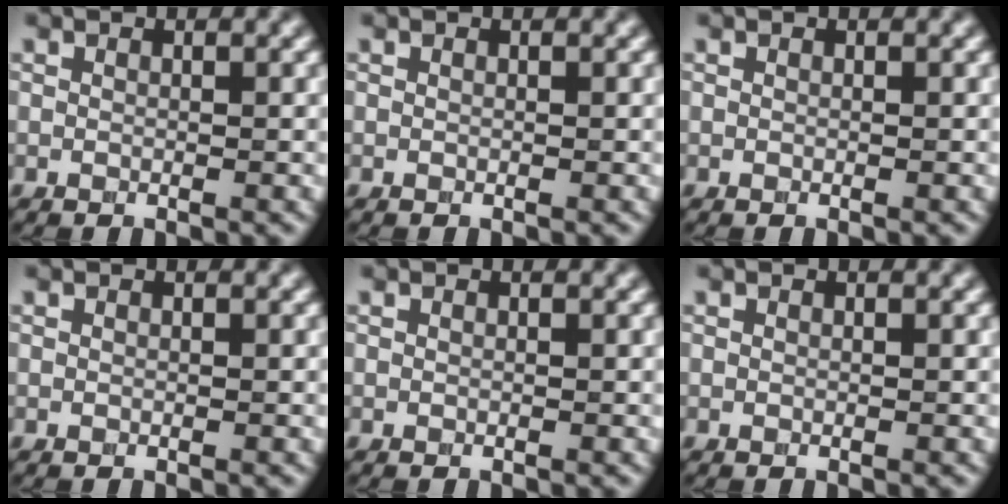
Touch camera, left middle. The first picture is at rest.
{"total": 0.0}
{"total": 0.0}
{"total": 0.0}
{"total": 0.0}
{"total": 0.0}